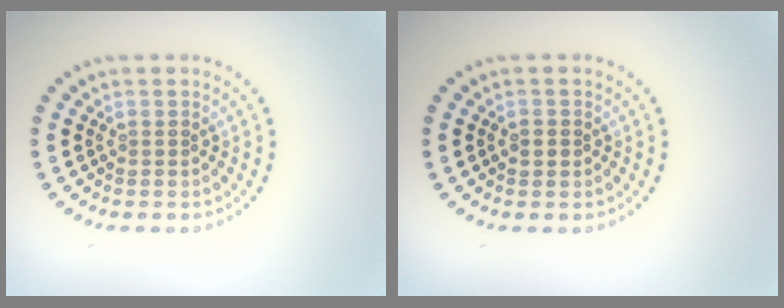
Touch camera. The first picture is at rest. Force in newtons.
{"total": 0.9, "press": 0.8, "slide": 0.3}